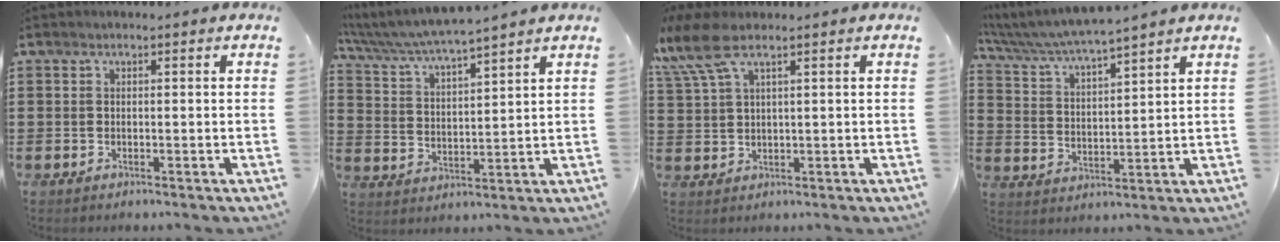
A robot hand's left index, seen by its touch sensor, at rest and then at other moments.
{"total": 4.6, "force": [4.3, -0.5, 1.4], "torque": [-0.048, -0.032, 0.070]}
{"total": 6.1, "force": [3.4, 1.9, 4.7], "torque": [-0.122, -0.006, 0.057]}
{"total": 4.6, "force": [4.3, -0.7, 1.5], "torque": [-0.051, -0.032, 0.068]}